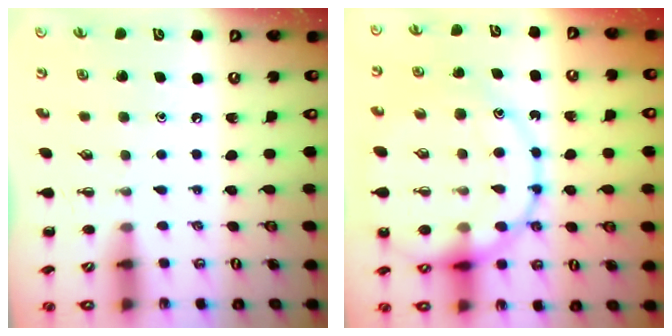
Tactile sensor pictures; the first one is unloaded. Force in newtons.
{"total": 22.8, "press": 22.7, "slide": 2.9}